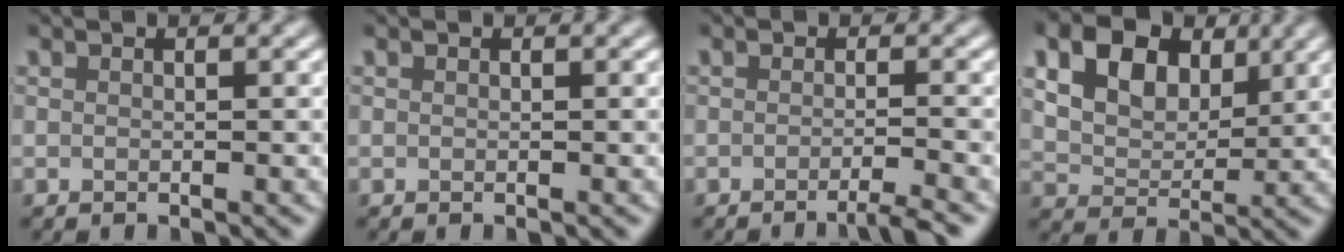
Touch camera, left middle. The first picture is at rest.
{"total": 0.0}
{"total": 2.4, "force": [-1.4, 0.4, 1.9], "torque": [-0.018, -0.005, -0.031]}
{"total": 10.5, "force": [4.9, 7.1, 6.0], "torque": [-0.116, 0.029, 0.076]}